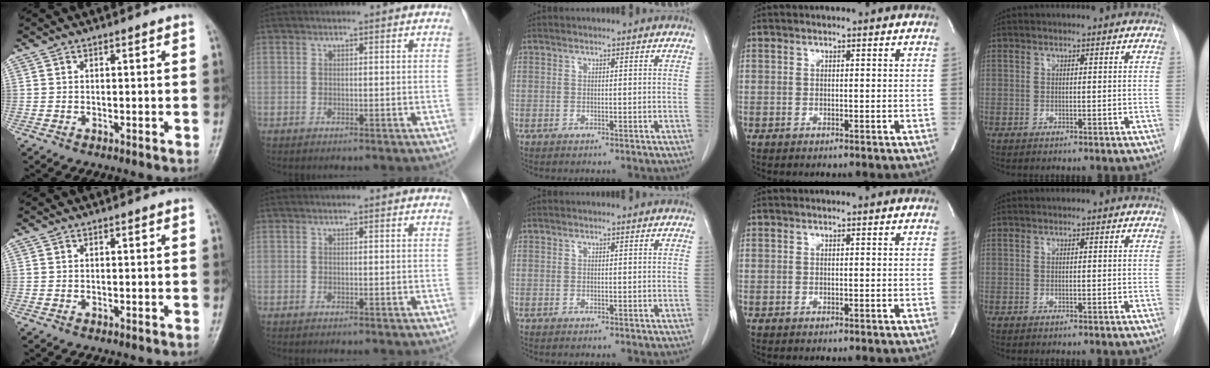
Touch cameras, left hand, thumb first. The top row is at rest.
{}